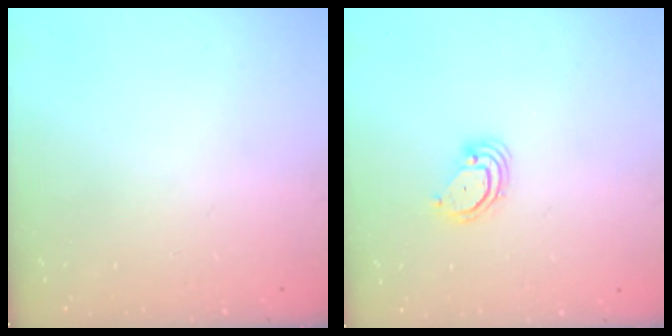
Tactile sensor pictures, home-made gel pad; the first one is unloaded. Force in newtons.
{"total": 3.5, "press": 3.5, "slide": 0.3}